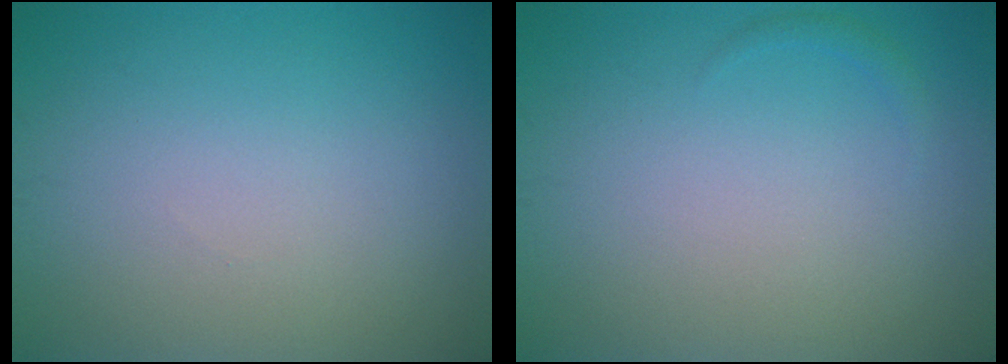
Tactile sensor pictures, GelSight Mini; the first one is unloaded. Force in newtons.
{"total": 0.6, "press": 0.6, "slide": 0.1}